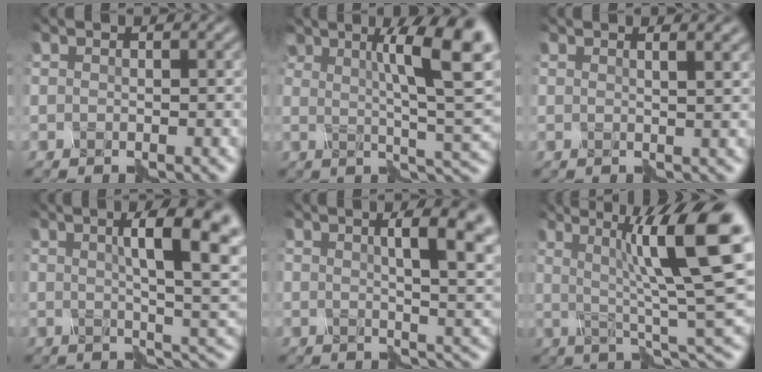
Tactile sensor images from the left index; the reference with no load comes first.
{"total": 9.5, "force": [4.2, 1.8, 8.4], "torque": [-0.109, 0.015, 0.073]}
{"total": 2.7, "force": [1.5, 1.2, 1.9], "torque": [0.000, 0.020, -0.004]}
{"total": 10.5, "force": [3.3, 3.0, 9.5], "torque": [-0.097, 0.018, 0.046]}
{"total": 8.6, "force": [2.7, 3.2, 7.5], "torque": [-0.049, 0.026, 0.033]}
{"total": 10.4, "force": [2.9, 1.6, 9.9], "torque": [-0.135, 0.018, 0.051]}